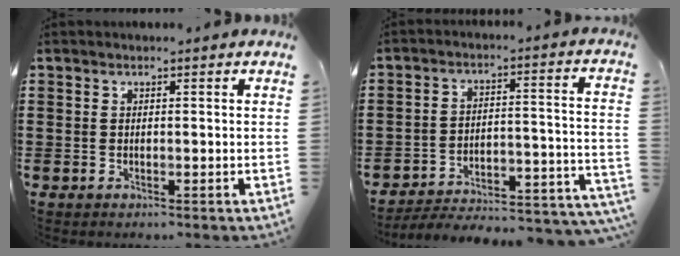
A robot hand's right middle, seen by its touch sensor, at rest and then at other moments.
{"total": 4.3, "force": [-3.9, 1.0, 1.4], "torque": [-0.025, -0.002, -0.083]}